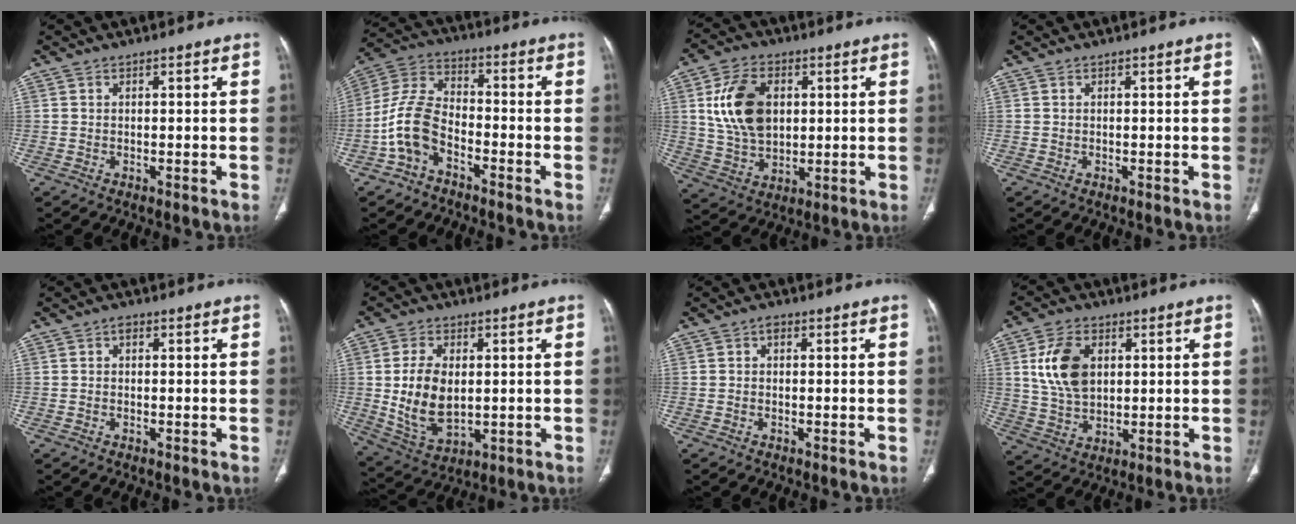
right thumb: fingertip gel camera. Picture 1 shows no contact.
{"total": 9.8, "force": [-4.5, 5.9, 6.5], "torque": [-0.131, 0.048, -0.099]}
{"total": 13.5, "force": [2.9, 9.1, 9.6], "torque": [-0.159, -0.005, 0.057]}
{"total": 0.0}
{"total": 0.5, "force": [-0.1, 0.4, 0.4], "torque": [0.002, 0.003, -0.009]}
{"total": 12.0, "force": [0.5, 7.4, 9.4], "torque": [-0.170, -0.011, 0.025]}
{"total": 1.0, "force": [0.1, 0.7, 0.7], "torque": [-0.001, 0.005, -0.007]}
{"total": 10.5, "force": [2.6, 6.9, 7.5], "torque": [-0.131, -0.006, 0.056]}